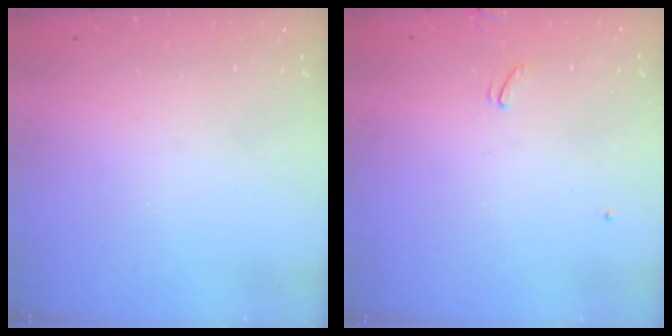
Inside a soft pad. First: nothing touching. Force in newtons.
{"total": 2.0, "press": 2.0, "slide": 0.4}